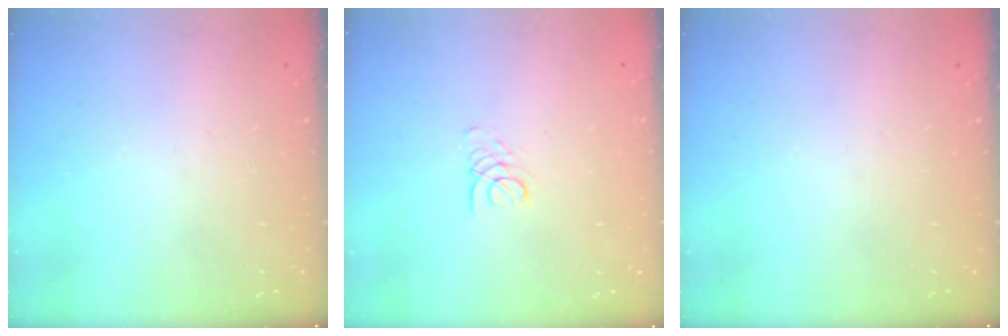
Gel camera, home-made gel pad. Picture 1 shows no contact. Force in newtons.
{"total": 1.6, "press": 1.6, "slide": 0.1}
{"total": 0.0}